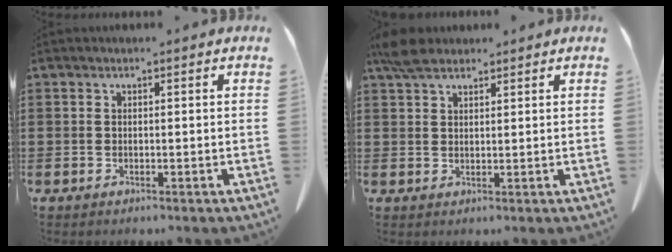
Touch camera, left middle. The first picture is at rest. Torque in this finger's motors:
{"motor_torque": [0.66, 0.60, 0.09, 0.03]}